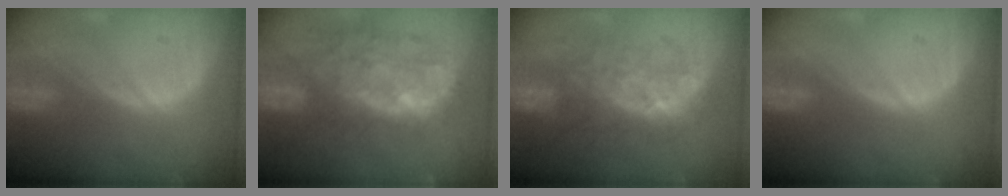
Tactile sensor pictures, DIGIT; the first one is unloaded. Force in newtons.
{"total": 10.7, "press": 10.1, "slide": 3.6}
{"total": 8.0, "press": 7.8, "slide": 1.8}
{"total": 0.0}